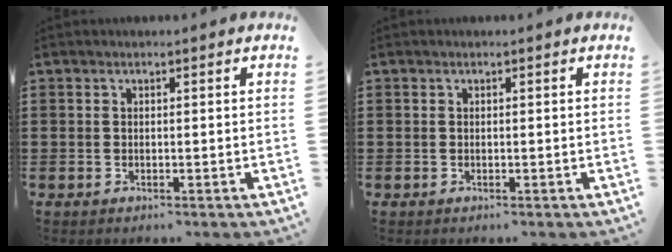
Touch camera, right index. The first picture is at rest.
{"total": 0.0}